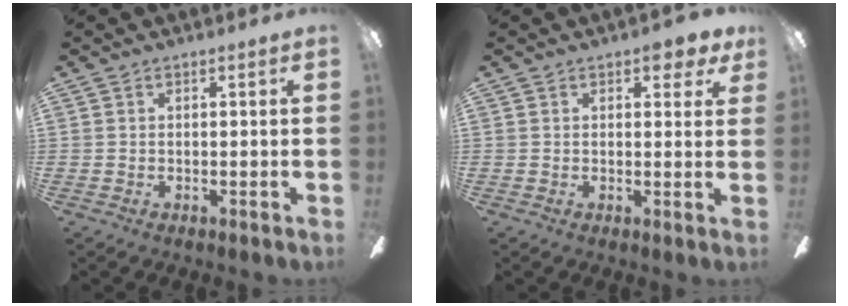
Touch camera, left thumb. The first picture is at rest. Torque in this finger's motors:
{"motor_torque": [0.24, 0.16, 0.53, -0.31, 0.00]}